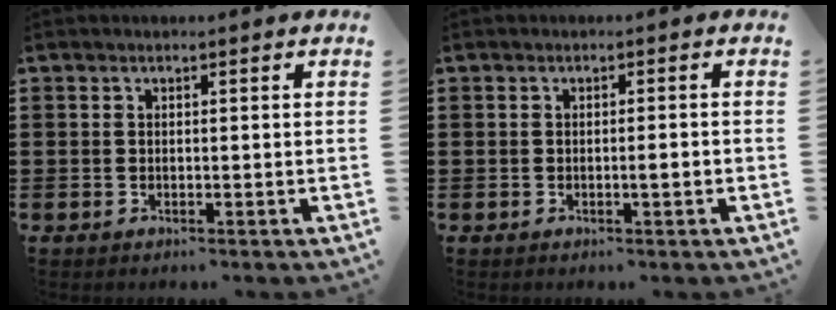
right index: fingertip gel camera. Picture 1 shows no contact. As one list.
[{"total": 1.7, "force": [-0.4, 0.1, 1.6], "torque": [-0.025, -0.002, -0.008]}]